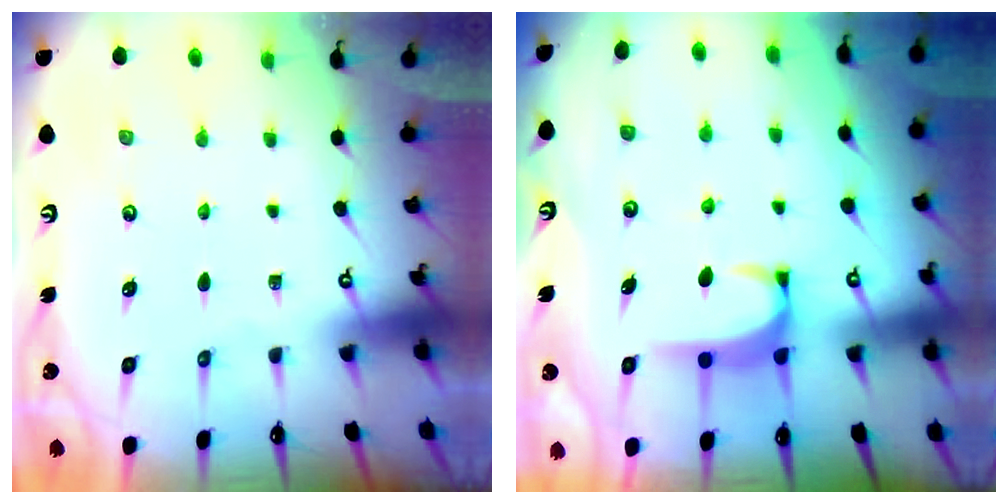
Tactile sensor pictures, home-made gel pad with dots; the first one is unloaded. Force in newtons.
{"total": 2.0, "press": 2.0, "slide": 0.5}